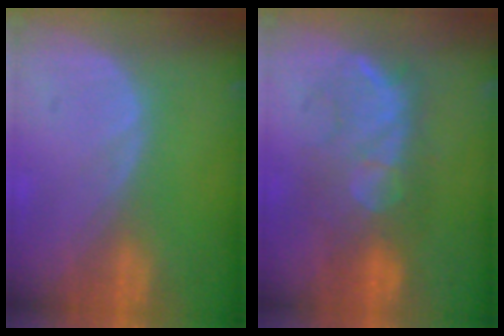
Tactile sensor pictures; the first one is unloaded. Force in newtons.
{"total": 8.3, "press": 8.3, "slide": 0.1}